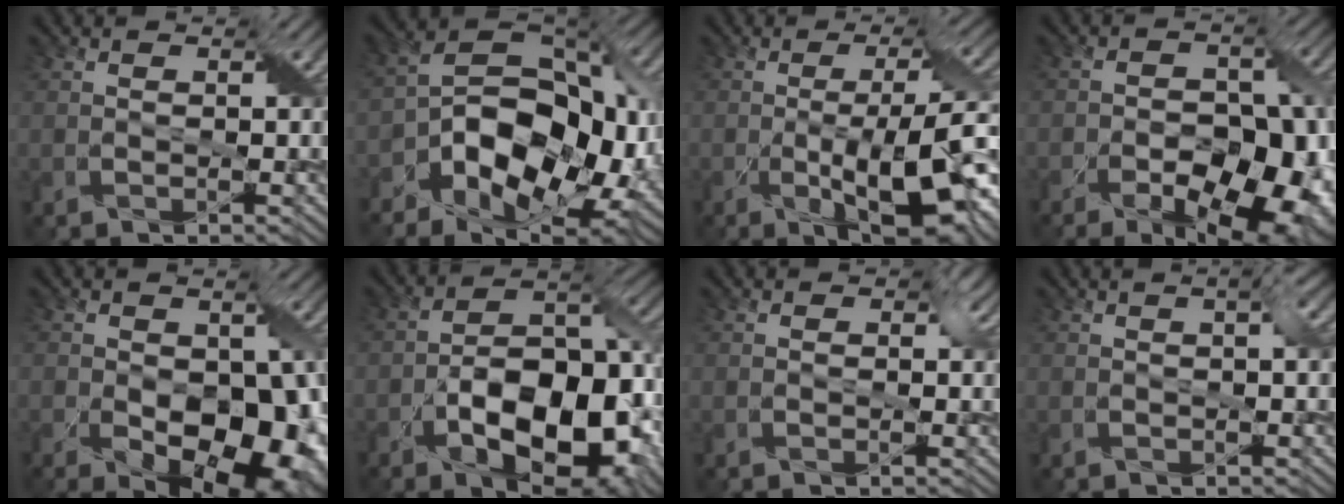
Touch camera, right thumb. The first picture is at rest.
{"total": 16.3, "force": [-5.6, 9.7, 11.8], "torque": [-0.200, -0.024, -0.100]}
{"total": 12.8, "force": [-3.9, 3.5, 11.7], "torque": [-0.179, -0.006, -0.061]}
{"total": 15.6, "force": [-8.5, 9.3, 9.1], "torque": [-0.091, -0.012, -0.096]}
{"total": 14.2, "force": [-4.2, 8.9, 10.3], "torque": [-0.133, -0.030, -0.041]}
{"total": 14.2, "force": [-5.2, 7.5, 10.8], "torque": [-0.165, -0.023, -0.088]}
{"total": 1.3, "force": [0.1, 1.1, 0.6], "torque": [-0.012, -0.003, -0.001]}
{"total": 1.7, "force": [0.3, 0.1, 1.7], "torque": [-0.032, 0.007, 0.004]}